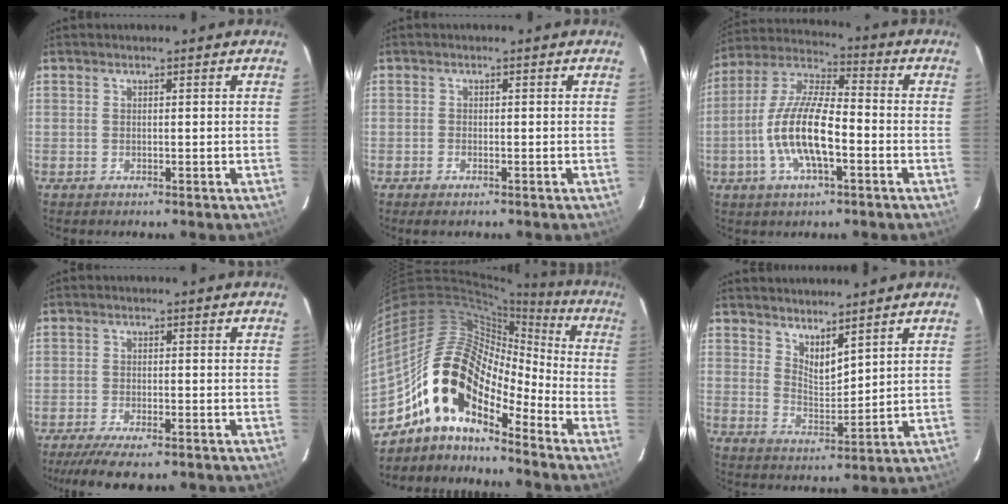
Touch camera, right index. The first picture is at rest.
{"total": 1.3, "force": [-1.0, 0.5, 0.7], "torque": [-0.017, -0.001, -0.020]}
{"total": 14.3, "force": [-4.2, 4.5, 12.9], "torque": [-0.261, -0.002, -0.081]}
{"total": 9.7, "force": [-7.9, 2.1, 5.3], "torque": [-0.125, -0.028, -0.131]}
{"total": 17.8, "force": [-11.2, 7.8, 11.4], "torque": [-0.199, 0.000, -0.226]}
{"total": 5.5, "force": [4.6, 1.6, 2.7], "torque": [-0.041, -0.009, 0.081]}